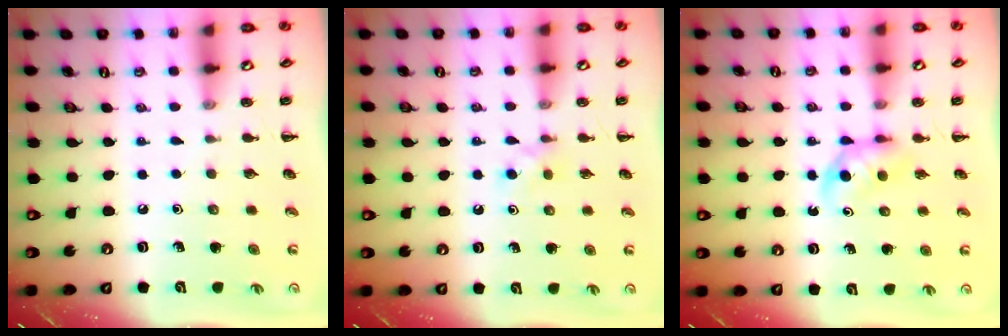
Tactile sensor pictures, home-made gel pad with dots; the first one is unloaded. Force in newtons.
{"total": 3.1, "press": 2.8, "slide": 1.2}
{"total": 3.9, "press": 3.6, "slide": 1.5}